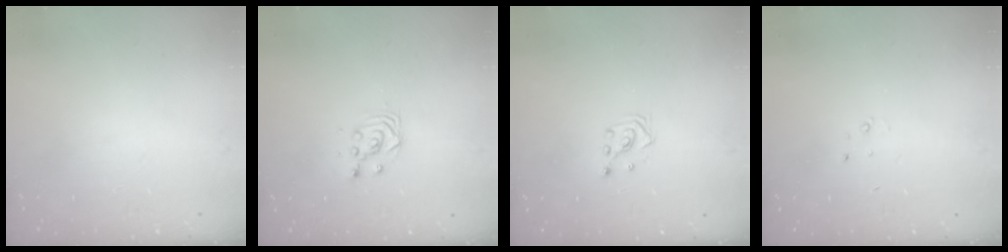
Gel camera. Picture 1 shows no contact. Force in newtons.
{"total": 3.4, "press": 3.4, "slide": 0.2}
{"total": 2.8, "press": 2.8, "slide": 0.3}
{"total": 2.3, "press": 2.3, "slide": 0.3}